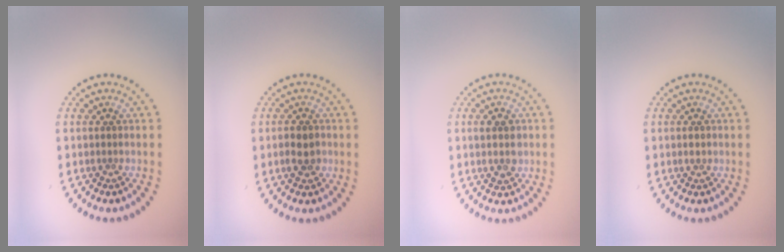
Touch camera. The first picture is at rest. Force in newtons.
{"total": 2.2, "press": 2.1, "slide": 0.5}
{"total": 2.1, "press": 2.1, "slide": 0.1}
{"total": 1.0, "press": 1.0, "slide": 0.1}